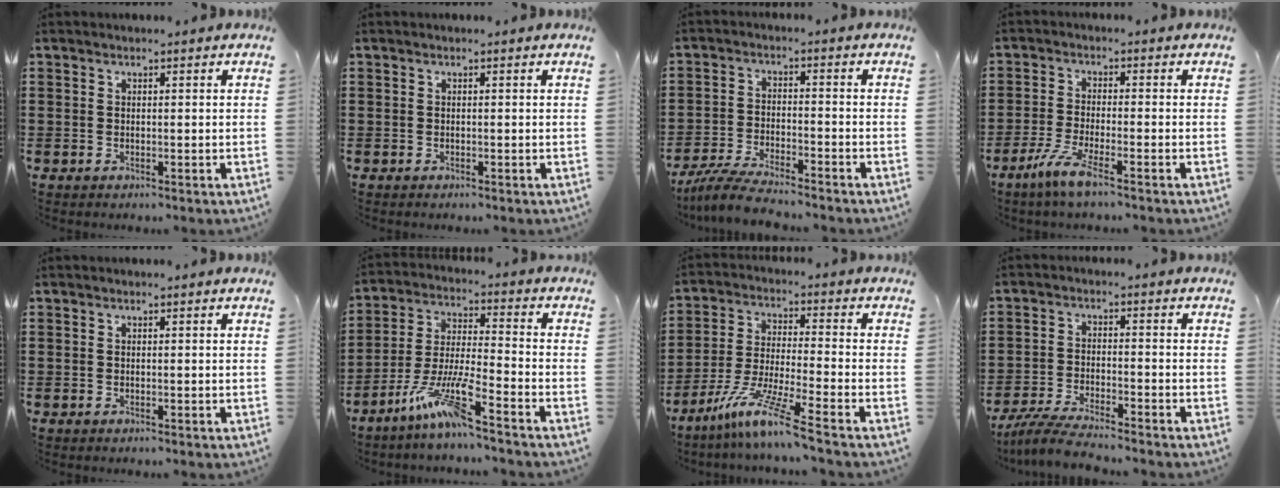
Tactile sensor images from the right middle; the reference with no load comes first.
{"total": 0.0}
{"total": 5.8, "force": [-5.3, 0.4, 2.2], "torque": [-0.057, -0.010, -0.105]}
{"total": 5.2, "force": [-3.2, 0.4, 4.1], "torque": [-0.094, -0.015, -0.061]}
{"total": 0.0}
{"total": 9.4, "force": [-7.0, 0.5, 6.2], "torque": [-0.138, -0.010, -0.140]}
{"total": 9.3, "force": [-7.1, -0.3, 6.1], "torque": [-0.129, -0.015, -0.142]}
{"total": 5.2, "force": [-4.7, 0.2, 2.1], "torque": [-0.056, -0.013, -0.094]}